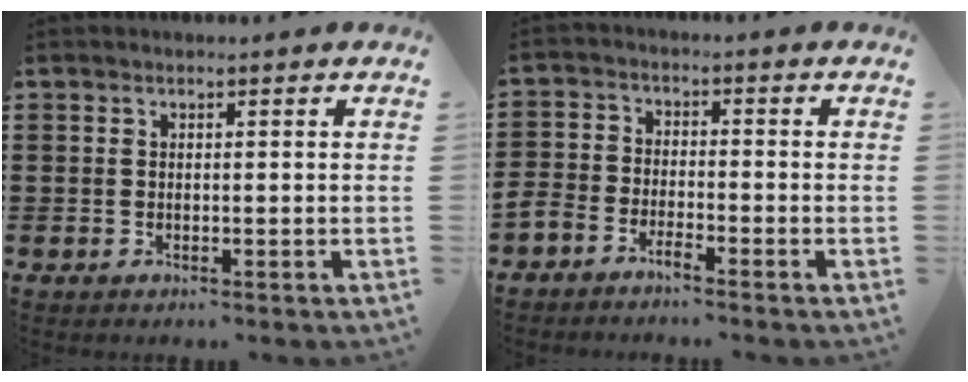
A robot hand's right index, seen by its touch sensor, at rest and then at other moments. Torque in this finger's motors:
{"motor_torque": [1.09, 1.05, 0.33, 0.08]}